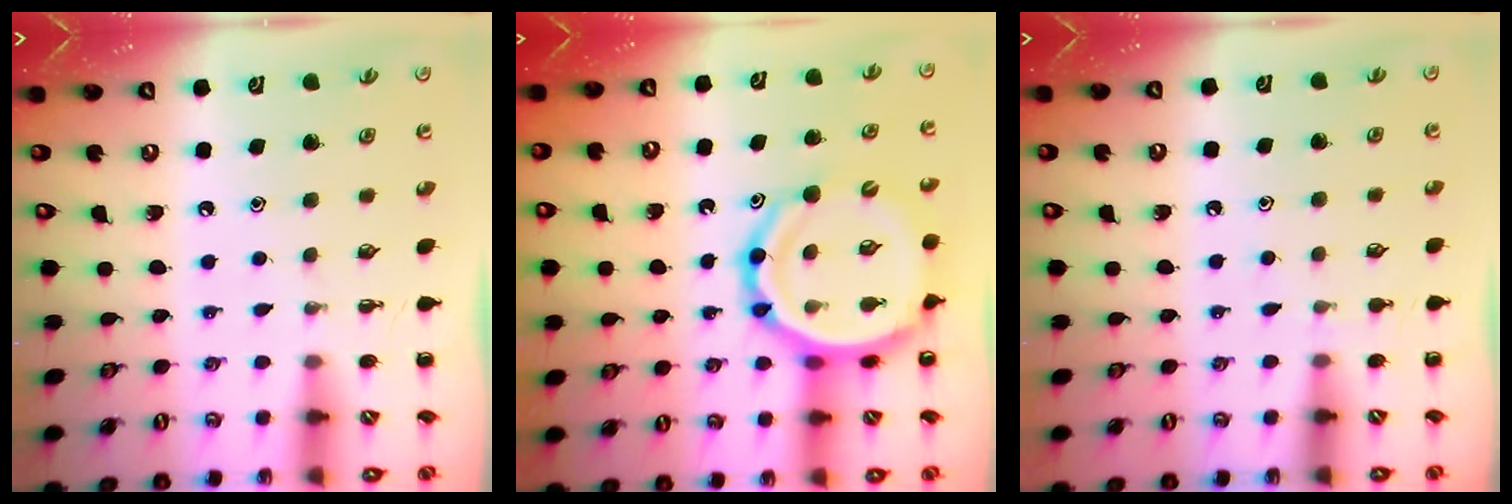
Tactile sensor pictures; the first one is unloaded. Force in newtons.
{"total": 16.6, "press": 16.1, "slide": 4.1}
{"total": 4.6, "press": 4.4, "slide": 1.5}